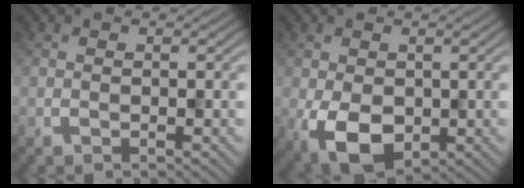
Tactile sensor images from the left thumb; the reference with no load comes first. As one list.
[{"total": 7.6, "force": [-2.3, 4.8, 5.4], "torque": [-0.113, -0.025, -0.034]}]